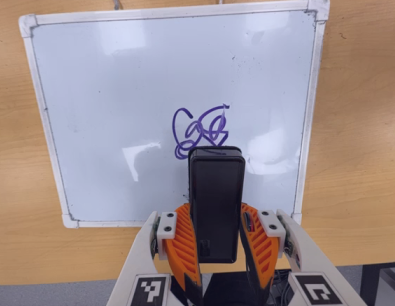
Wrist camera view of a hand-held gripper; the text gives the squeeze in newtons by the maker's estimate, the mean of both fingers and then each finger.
{"total": 9.3, "left": 6.9, "right": 11.7}